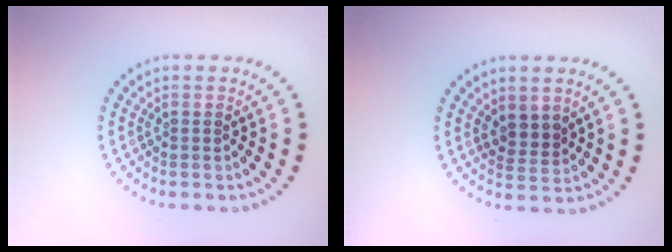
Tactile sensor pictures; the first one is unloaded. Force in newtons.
{"total": 1.9, "press": 1.4, "slide": 1.3}